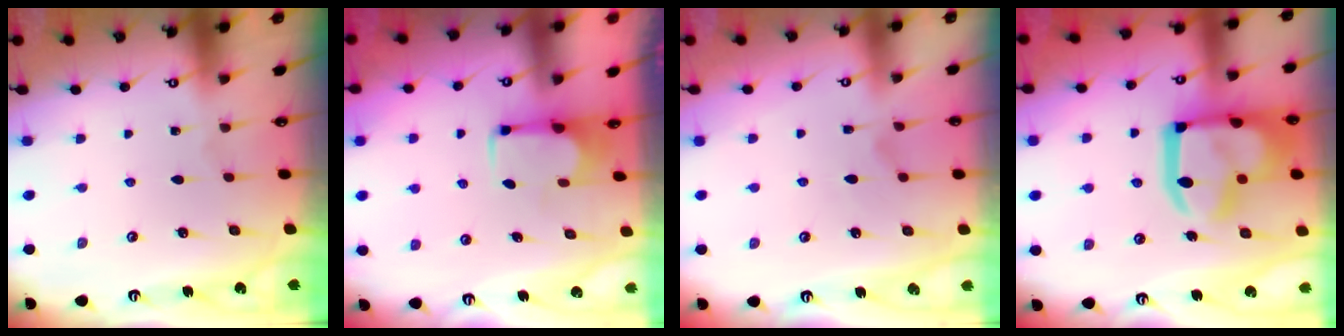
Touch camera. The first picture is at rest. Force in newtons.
{"total": 1.8, "press": 1.6, "slide": 0.8}
{"total": 1.9, "press": 1.5, "slide": 1.2}
{"total": 17.7, "press": 17.6, "slide": 2.2}